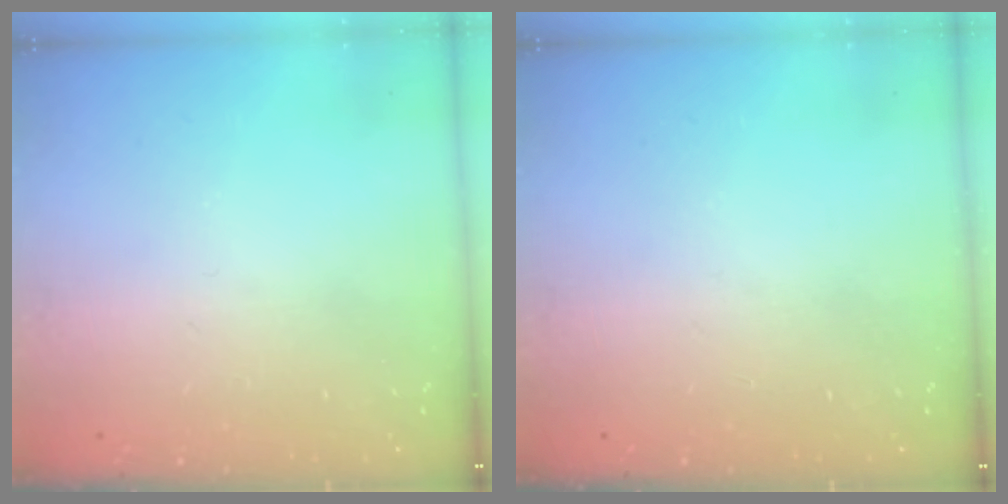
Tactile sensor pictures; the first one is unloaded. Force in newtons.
{"total": 0.0}